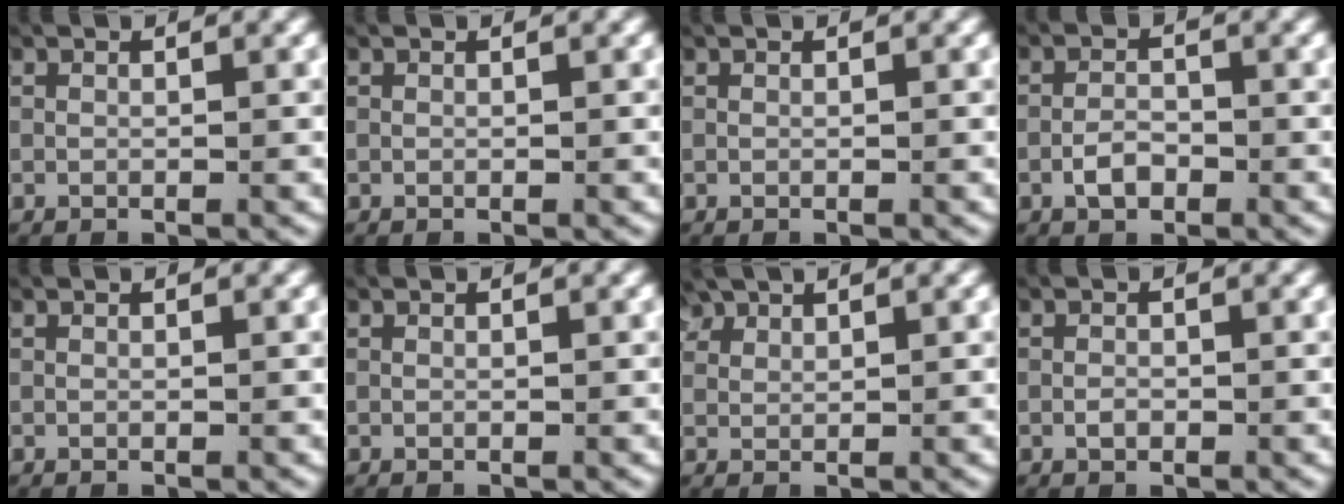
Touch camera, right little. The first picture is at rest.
{"total": 0.0}
{"total": 0.0}
{"total": 1.4, "force": [-0.9, 0.7, 0.9], "torque": [-0.017, -0.001, -0.016]}
{"total": 0.0}
{"total": 0.0}
{"total": 1.6, "force": [1.5, 0.3, 0.4], "torque": [-0.013, -0.002, 0.033]}
{"total": 0.5, "force": [-0.3, 0.3, 0.3], "torque": [-0.011, -0.003, -0.003]}